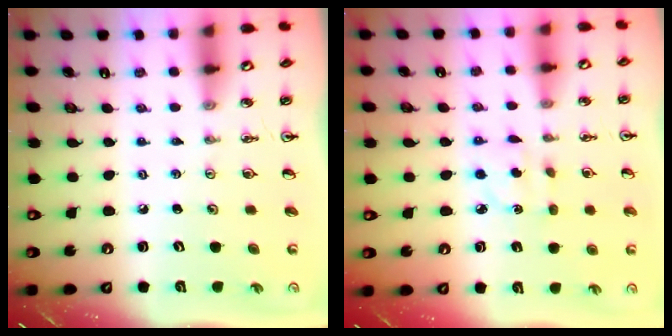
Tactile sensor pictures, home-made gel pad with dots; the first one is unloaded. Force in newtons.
{"total": 2.3, "press": 2.3, "slide": 0.2}